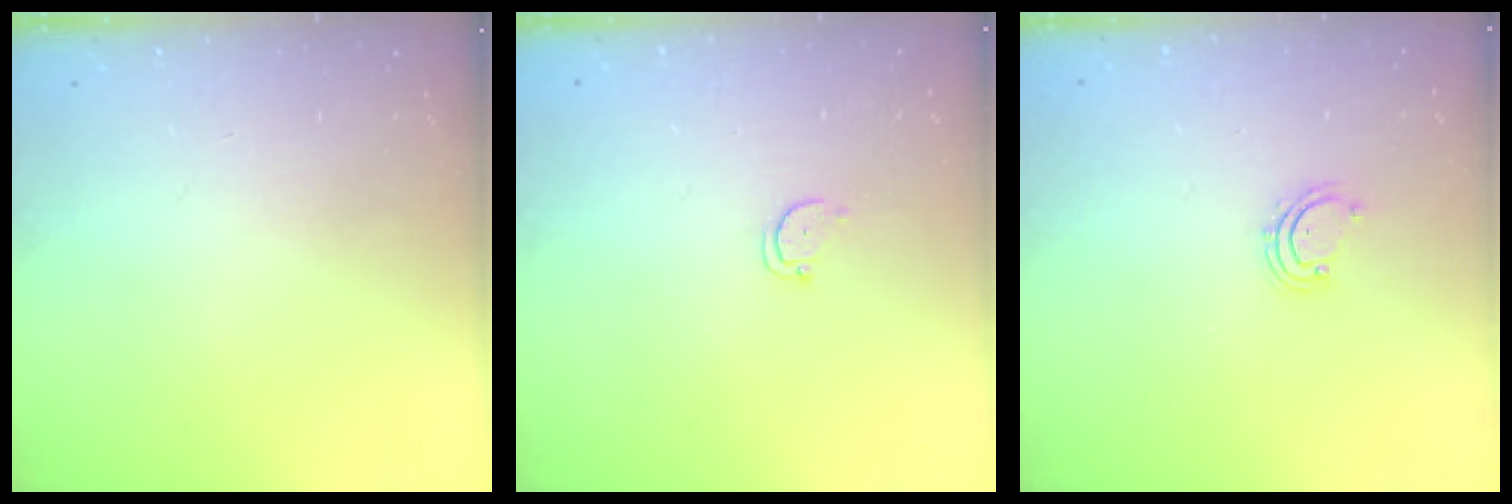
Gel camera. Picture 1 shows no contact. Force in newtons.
{"total": 2.0, "press": 2.0, "slide": 0.2}
{"total": 2.7, "press": 2.6, "slide": 0.5}